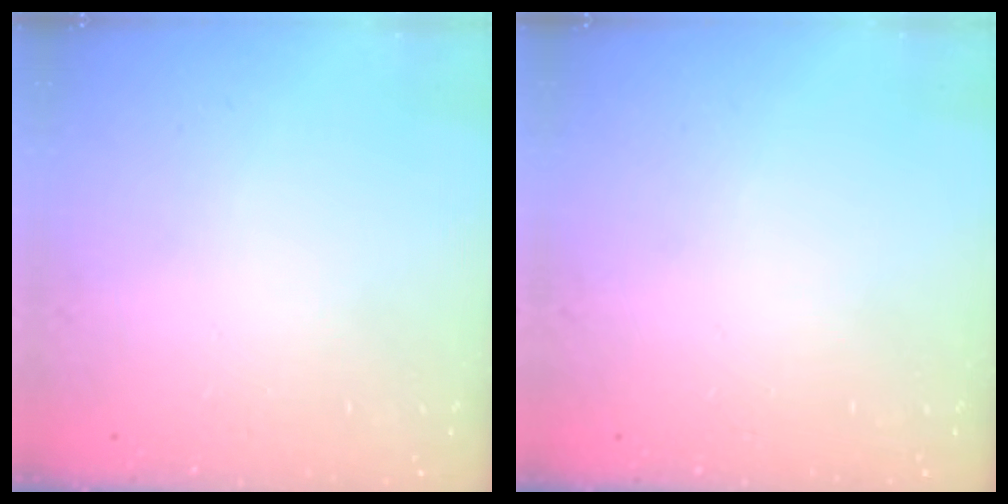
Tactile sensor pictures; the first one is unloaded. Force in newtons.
{"total": 0.0}